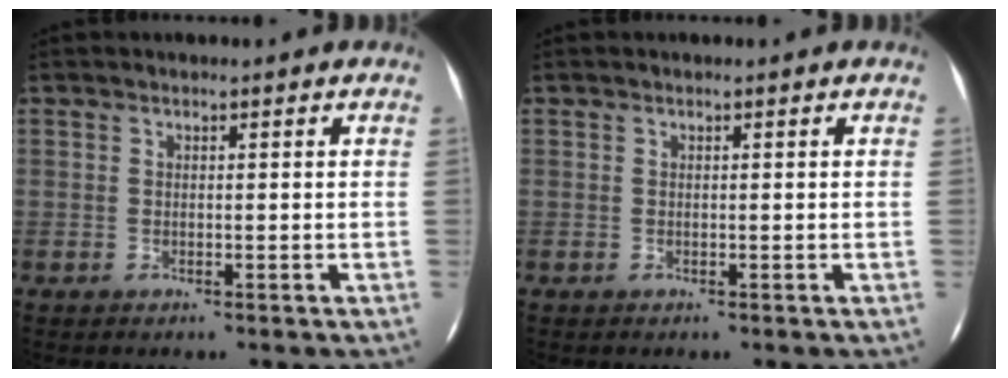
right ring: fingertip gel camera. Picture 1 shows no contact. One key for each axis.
{"total": 0.0}